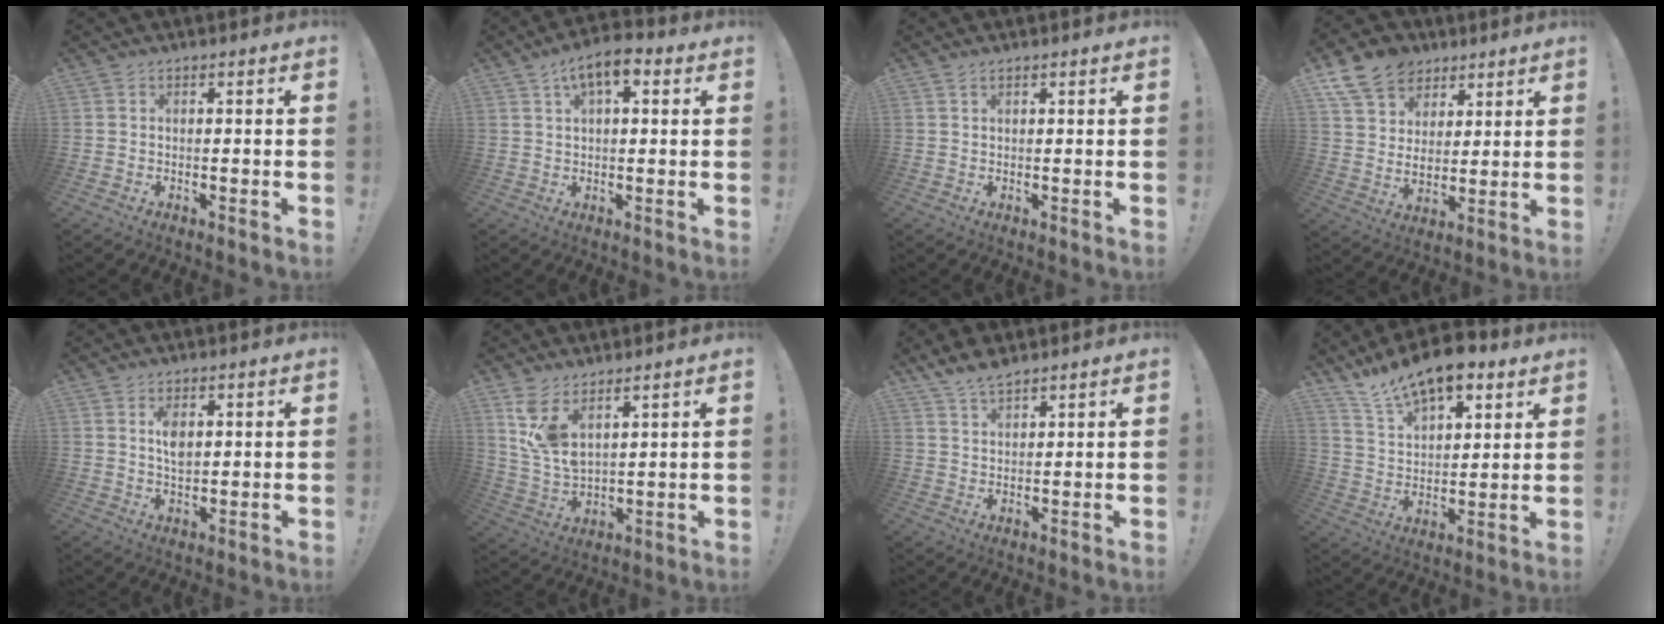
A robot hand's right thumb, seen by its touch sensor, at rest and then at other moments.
{"total": 7.9, "force": [3.3, 3.5, 6.3], "torque": [-0.101, 0.000, 0.060]}
{"total": 1.0, "force": [0.6, 0.3, 0.7], "torque": [-0.023, 0.005, 0.012]}
{"total": 13.3, "force": [7.8, 9.8, 4.6], "torque": [-0.083, -0.048, 0.154]}
{"total": 5.0, "force": [1.5, 3.0, 3.8], "torque": [-0.050, -0.007, 0.021]}
{"total": 9.2, "force": [6.4, 3.6, 5.4], "torque": [-0.110, -0.039, 0.122]}
{"total": 6.0, "force": [5.0, 1.9, 2.6], "torque": [-0.044, -0.024, 0.094]}
{"total": 14.5, "force": [11.1, 6.4, 6.8], "torque": [-0.132, -0.068, 0.203]}